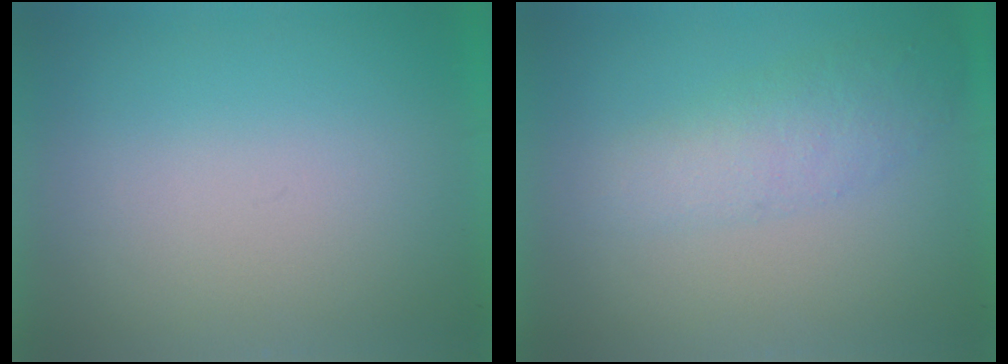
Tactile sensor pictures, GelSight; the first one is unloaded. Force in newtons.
{"total": 2.2}